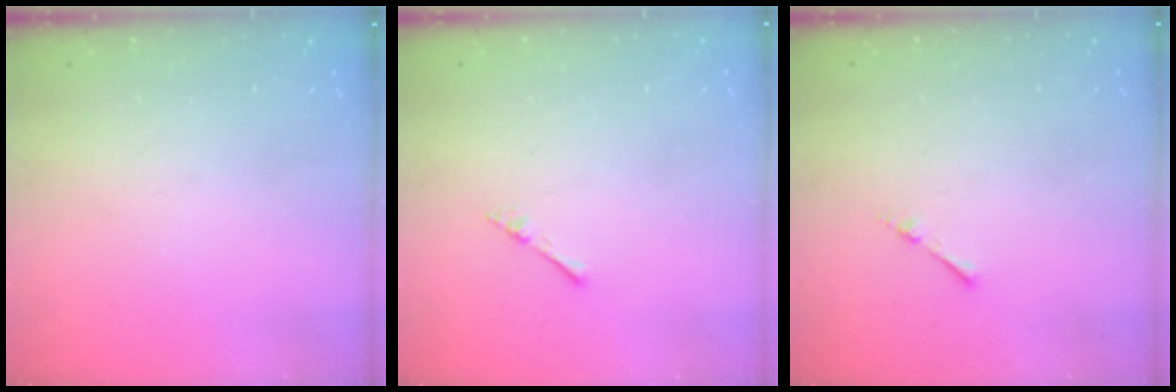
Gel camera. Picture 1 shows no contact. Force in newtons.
{"total": 2.2, "press": 2.2, "slide": 0.3}
{"total": 1.7, "press": 1.7, "slide": 0.3}